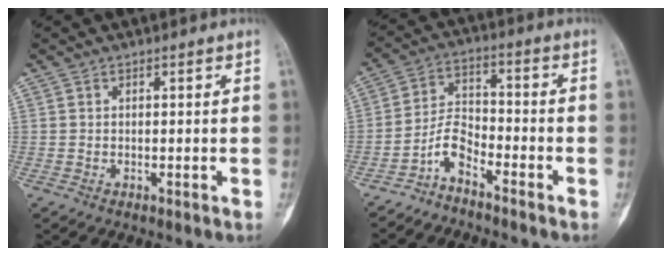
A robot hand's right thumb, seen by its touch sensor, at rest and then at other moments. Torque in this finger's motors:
{"motor_torque": [-0.24, -0.17, 0.10, 0.33, 0.01]}